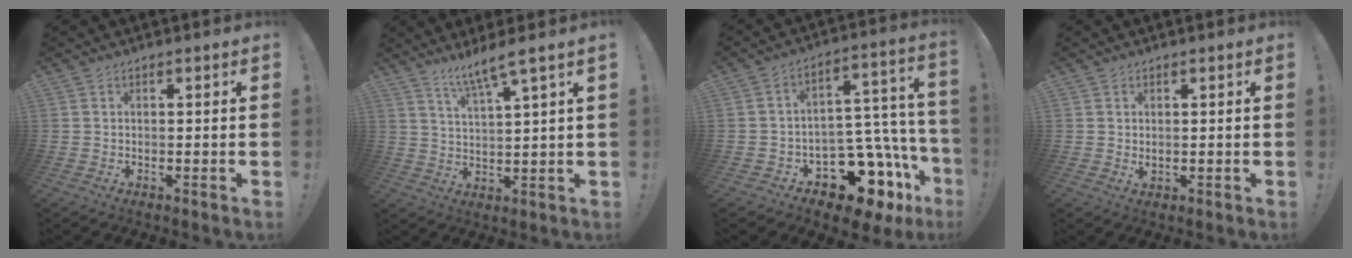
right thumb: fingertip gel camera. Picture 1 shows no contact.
{"total": 6.8, "force": [5.5, -0.6, 4.0], "torque": [-0.073, -0.032, 0.091]}
{"total": 16.4, "force": [-9.9, 8.9, 9.6], "torque": [-0.094, 0.052, -0.158]}
{"total": 1.2, "force": [0.8, 0.7, 0.6], "torque": [-0.006, -0.002, 0.014]}